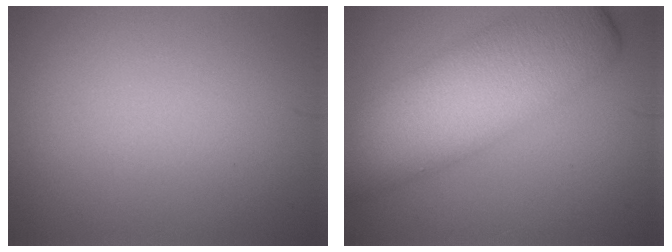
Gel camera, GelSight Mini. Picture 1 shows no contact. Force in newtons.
{"total": 11.7, "press": 11.7, "slide": 0.4}